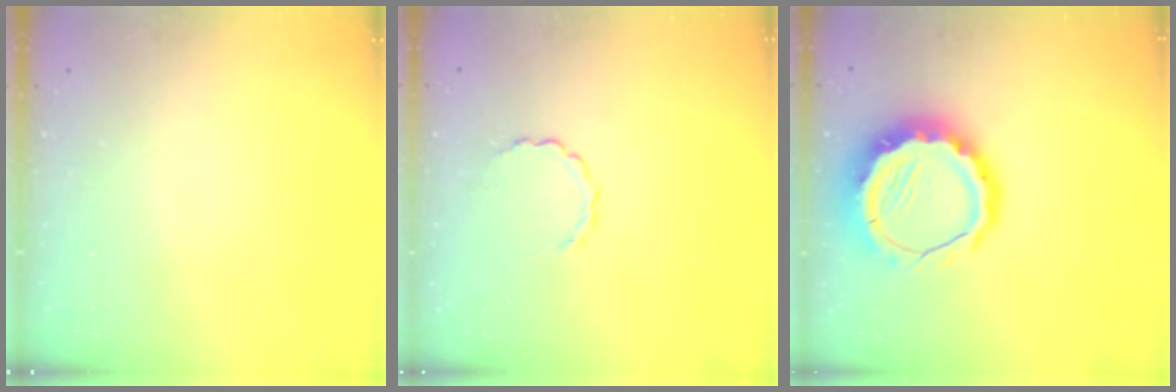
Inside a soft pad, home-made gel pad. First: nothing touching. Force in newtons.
{"total": 3.1, "press": 3.0, "slide": 1.1}
{"total": 13.4, "press": 13.1, "slide": 2.9}